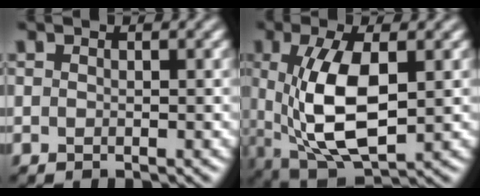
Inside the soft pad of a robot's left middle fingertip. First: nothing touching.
{"total": 9.0, "force": [0.5, 4.1, 8.0], "torque": [-0.163, -0.007, 0.013]}